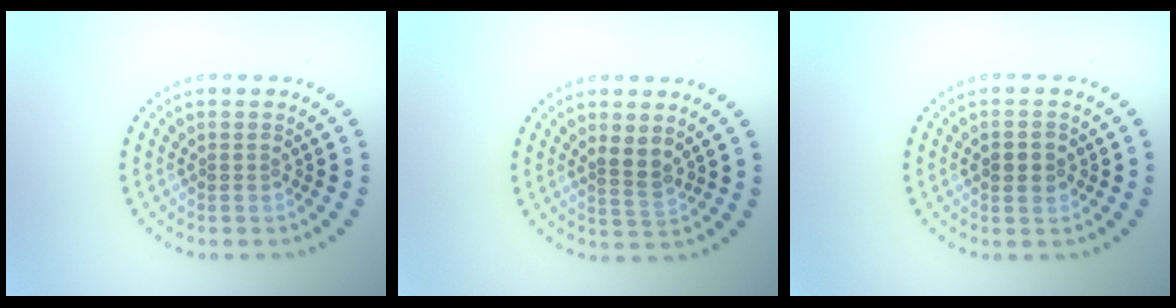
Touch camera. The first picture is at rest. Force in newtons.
{"total": 1.9, "press": 1.6, "slide": 1.0}
{"total": 2.4, "press": 2.3, "slide": 0.1}